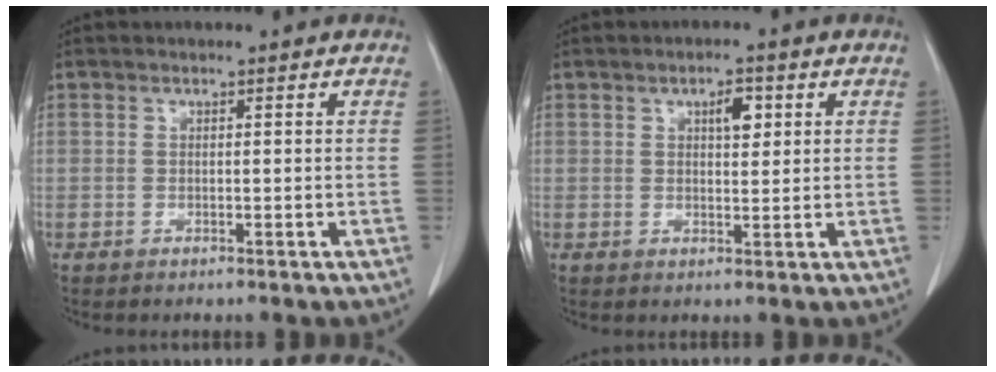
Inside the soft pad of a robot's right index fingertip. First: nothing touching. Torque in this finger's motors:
{"motor_torque": [0.05, 0.03, 0.06, 0.04]}